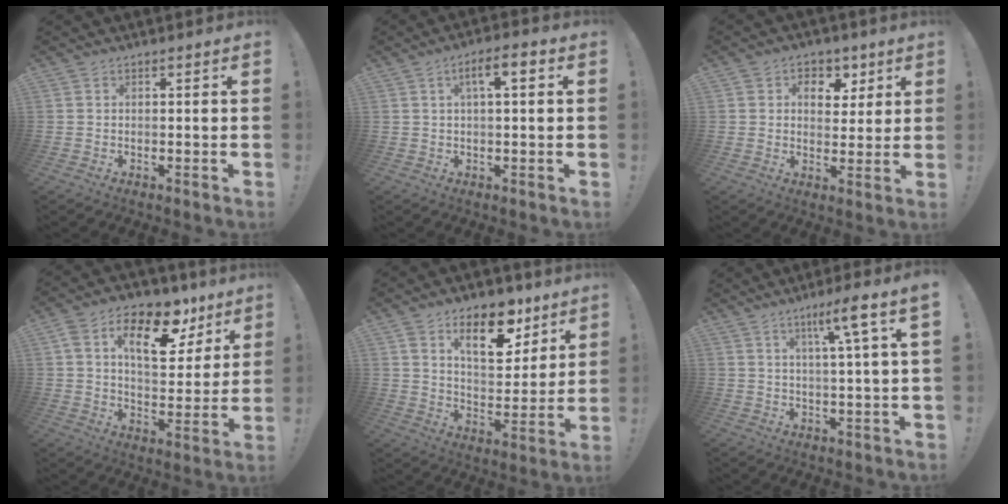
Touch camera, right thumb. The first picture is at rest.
{"total": 5.7, "force": [1.3, 1.4, 5.4], "torque": [-0.087, 0.003, 0.014]}
{"total": 6.7, "force": [2.7, 5.7, 2.3], "torque": [-0.021, -0.017, 0.050]}
{"total": 16.7, "force": [8.0, 8.9, 11.6], "torque": [-0.180, -0.026, 0.138]}
{"total": 14.7, "force": [8.6, 7.5, 9.3], "torque": [-0.135, -0.037, 0.148]}
{"total": 8.7, "force": [3.2, -0.9, 8.0], "torque": [-0.131, -0.009, 0.039]}